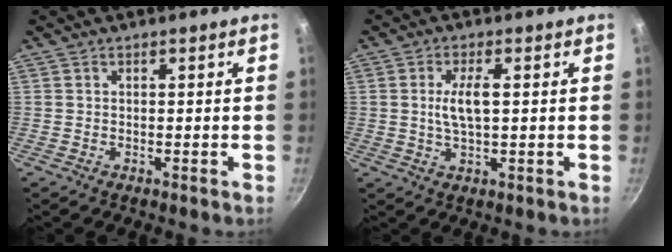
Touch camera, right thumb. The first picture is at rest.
{"total": 5.5, "force": [0.7, 2.0, 5.1], "torque": [-0.103, 0.005, 0.012]}